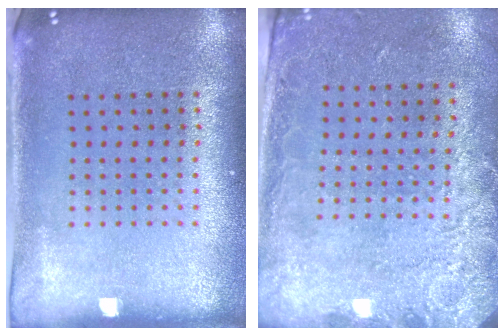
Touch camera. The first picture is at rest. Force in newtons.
{"total": 2.6, "press": 1.9, "slide": 1.8}